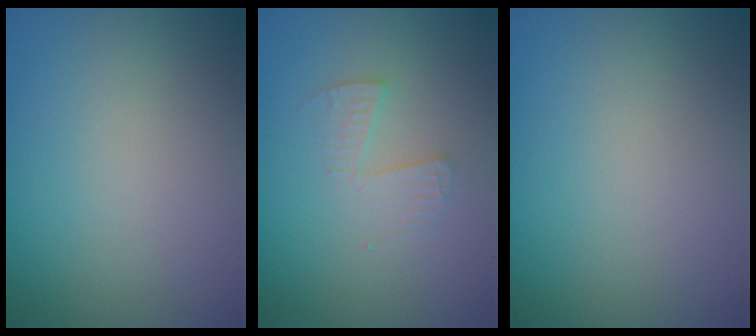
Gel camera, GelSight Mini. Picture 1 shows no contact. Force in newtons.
{"total": 1.6, "press": 1.6, "slide": 0.1}
{"total": 0.0}